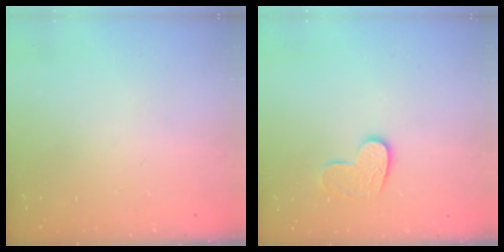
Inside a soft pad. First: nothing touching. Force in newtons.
{"total": 9.5, "press": 9.5, "slide": 0.6}